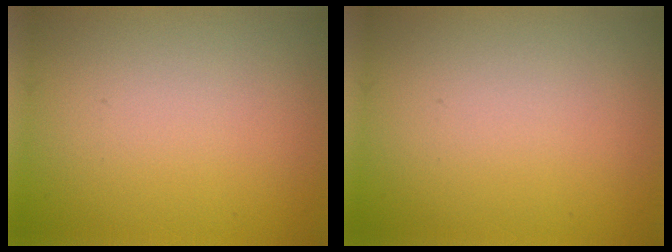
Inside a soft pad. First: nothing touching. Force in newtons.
{"total": 0.0}